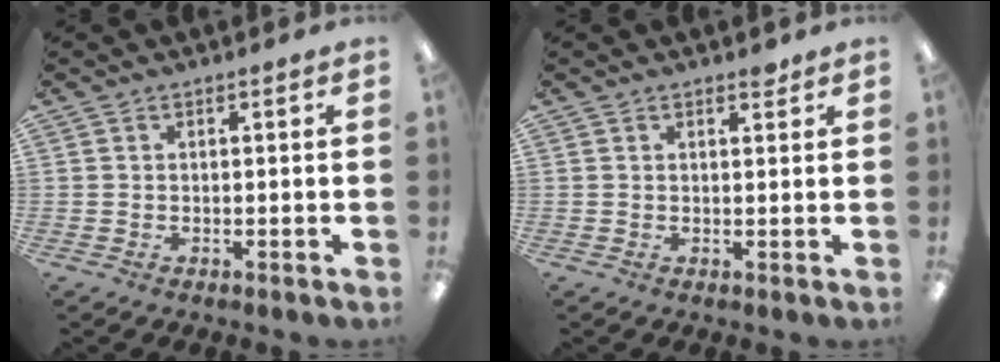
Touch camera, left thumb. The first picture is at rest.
{"total": 1.7, "force": [1.4, 0.6, 0.8], "torque": [0.007, -0.010, 0.020]}